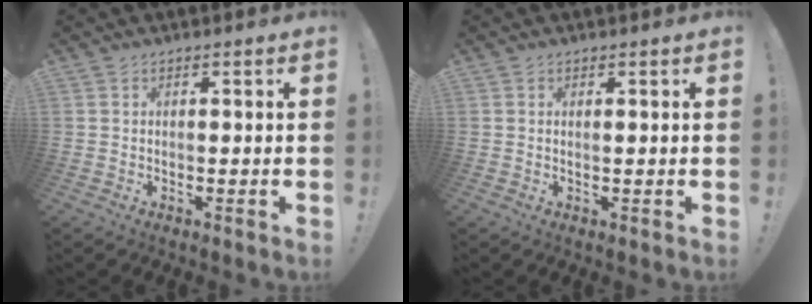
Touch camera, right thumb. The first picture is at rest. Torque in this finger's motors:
{"motor_torque": [0.15, -0.06, 0.15, -0.06, 0.04]}